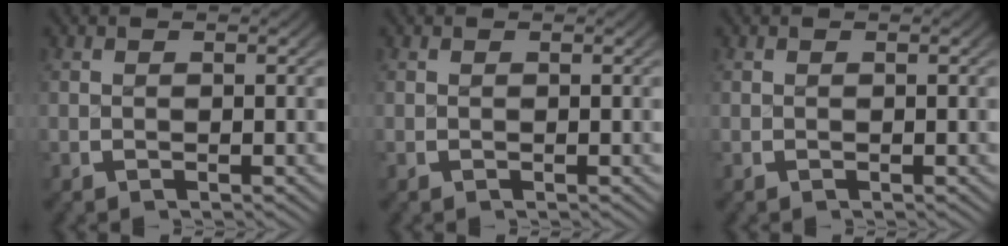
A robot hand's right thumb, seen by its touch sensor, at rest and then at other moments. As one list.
[{"total": 0.0}, {"total": 0.0}]